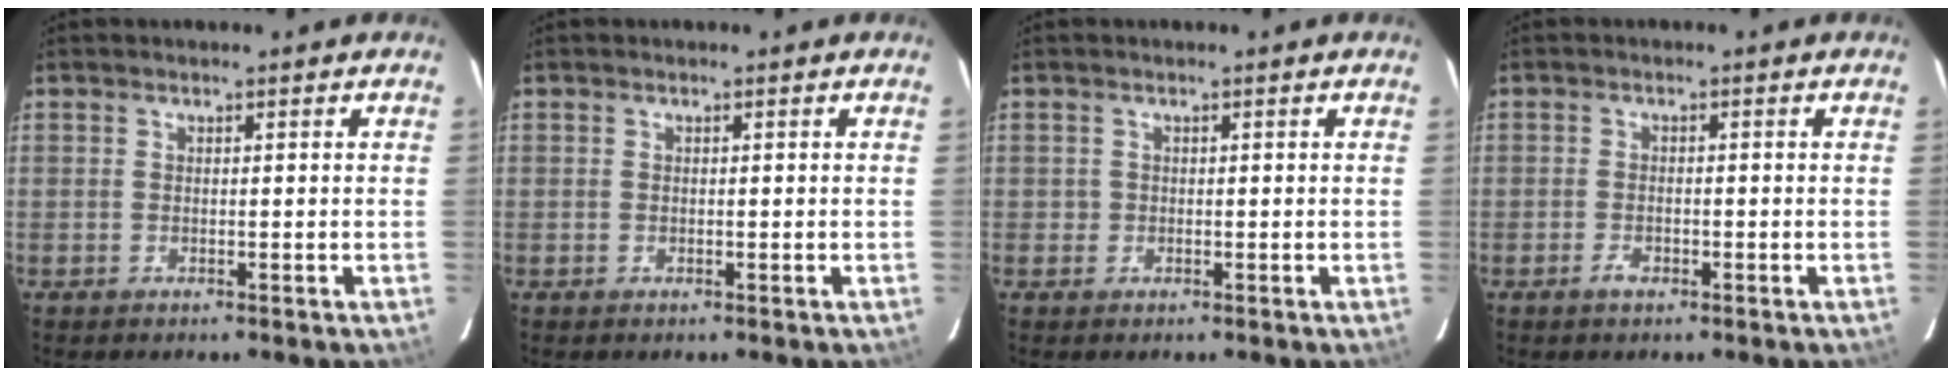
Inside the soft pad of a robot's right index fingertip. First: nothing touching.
{"total": 0.0}
{"total": 0.9, "force": [-0.1, 0.9, 0.0], "torque": [0.003, 0.001, -0.001]}
{"total": 2.0, "force": [-1.2, 1.1, 1.2], "torque": [-0.025, 0.000, -0.022]}